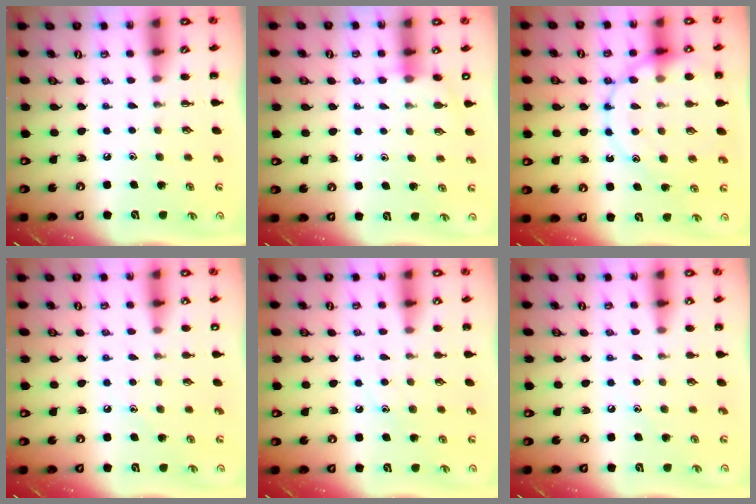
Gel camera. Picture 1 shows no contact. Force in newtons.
{"total": 5.9, "press": 5.7, "slide": 1.3}
{"total": 17.7, "press": 17.6, "slide": 2.1}
{"total": 8.1, "press": 7.8, "slide": 2.1}
{"total": 8.3, "press": 8.2, "slide": 1.4}
{"total": 7.0, "press": 6.7, "slide": 1.9}